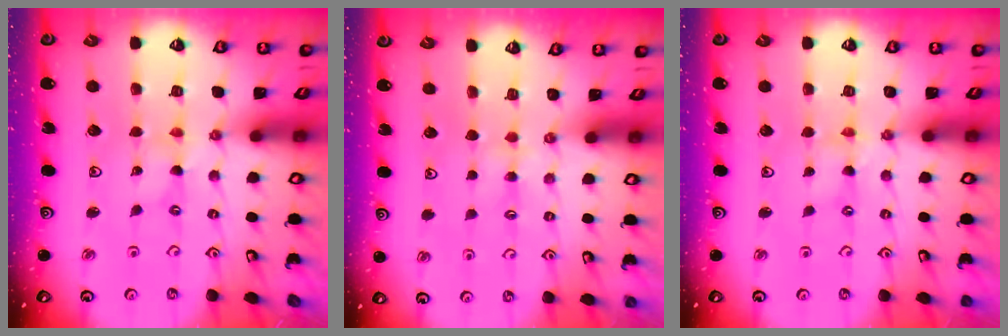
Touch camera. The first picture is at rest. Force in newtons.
{"total": 2.1, "press": 2.1, "slide": 0.4}
{"total": 1.0, "press": 1.0, "slide": 0.2}